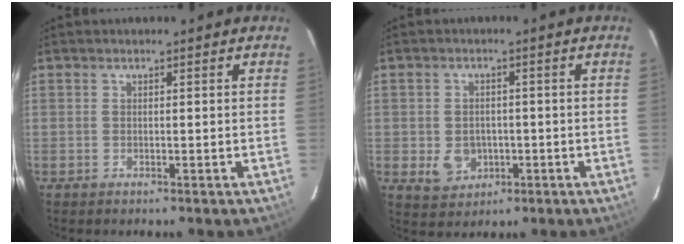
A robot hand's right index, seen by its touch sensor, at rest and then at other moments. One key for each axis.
{"total": 5.6, "fx": -1.3, "fy": 4.7, "fz": 2.7, "tx": -0.059, "ty": 0.002, "tz": -0.006}